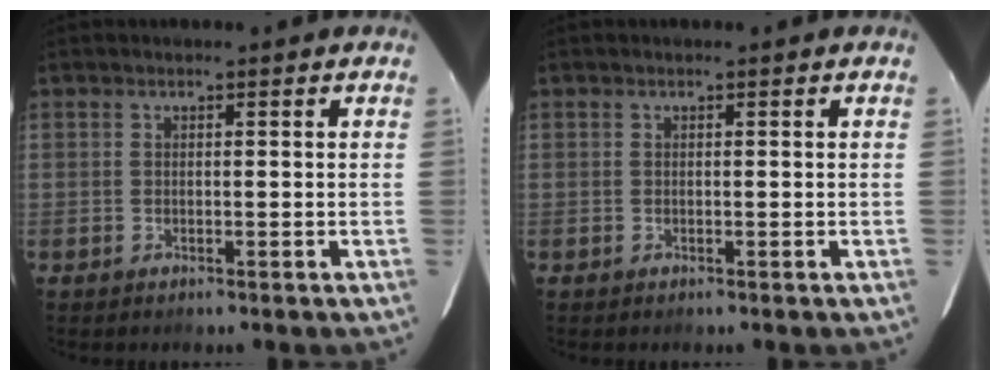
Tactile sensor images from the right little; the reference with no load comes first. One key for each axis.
{"total": 0.0}